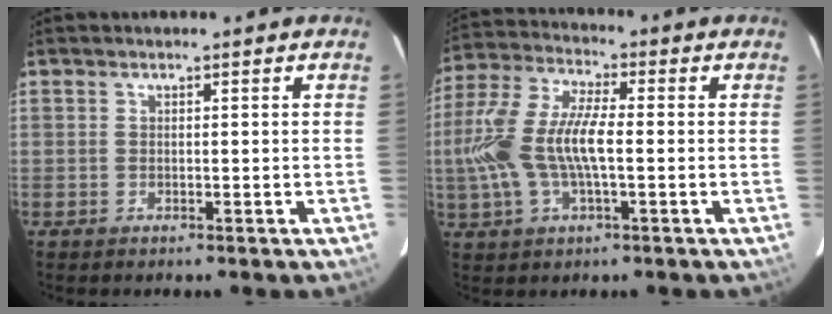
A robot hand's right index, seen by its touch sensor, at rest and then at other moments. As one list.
[{"total": 14.5, "force": [-1.7, 5.2, 13.4], "torque": [-0.285, 0.006, -0.034]}]